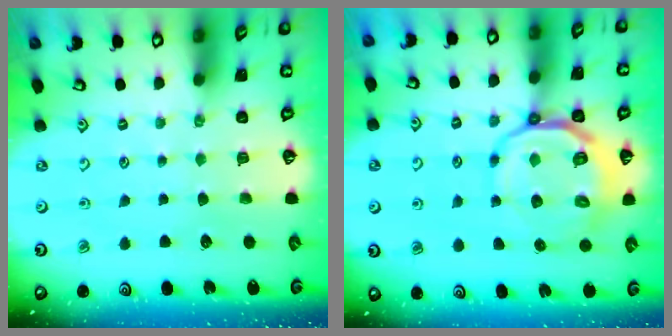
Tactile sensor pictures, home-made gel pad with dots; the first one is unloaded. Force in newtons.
{"total": 11.9, "press": 11.6, "slide": 2.6}